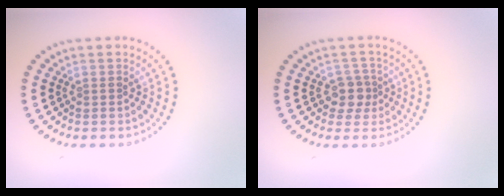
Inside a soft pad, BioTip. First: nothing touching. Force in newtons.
{"total": 2.2, "press": 1.7, "slide": 1.3}